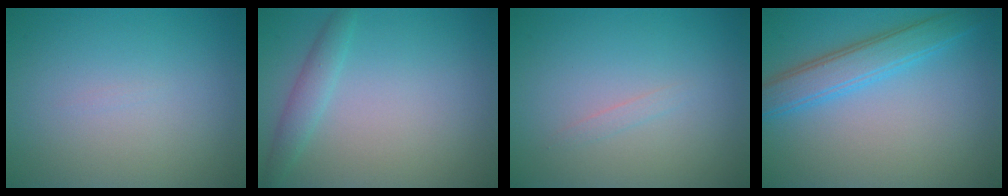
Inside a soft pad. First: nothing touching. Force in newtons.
{"total": 1.8, "press": 1.8, "slide": 0.2}
{"total": 0.6, "press": 0.6, "slide": 0.0}
{"total": 4.0, "press": 4.0, "slide": 0.1}